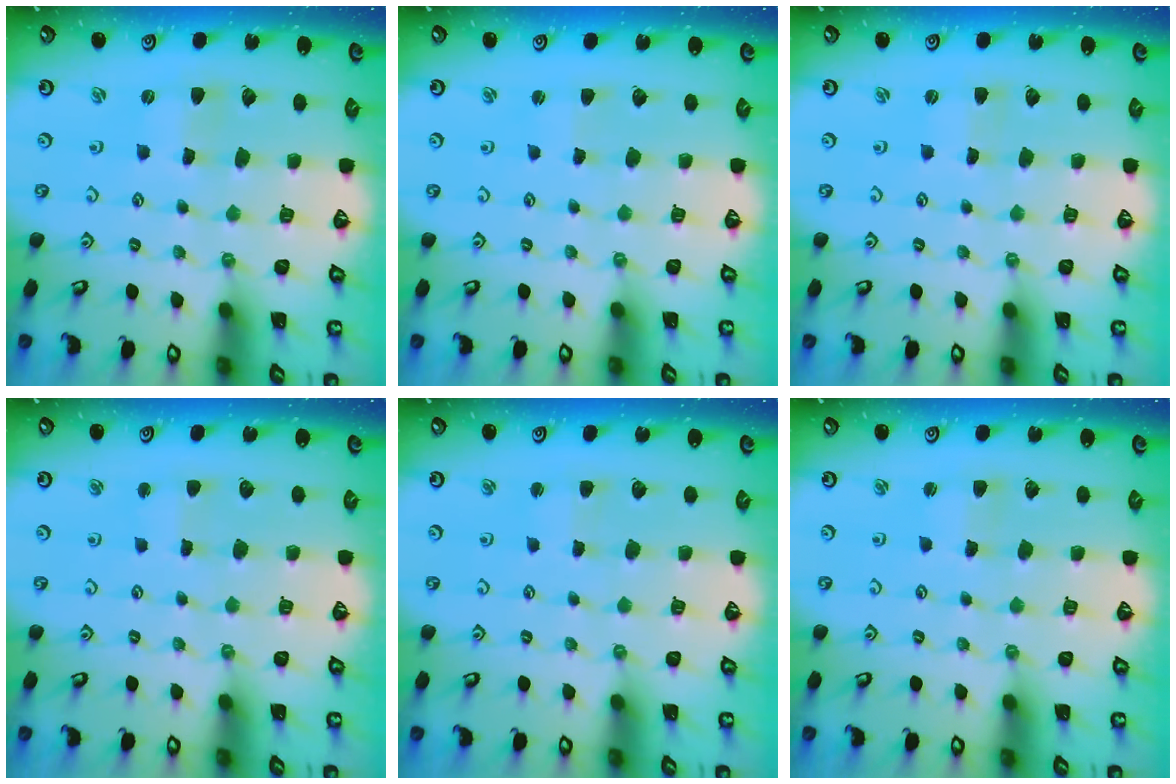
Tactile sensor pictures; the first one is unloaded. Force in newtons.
{"total": 1.1, "press": 1.1, "slide": 0.2}
{"total": 0.0}
{"total": 2.2, "press": 2.2, "slide": 0.2}
{"total": 1.9, "press": 1.9, "slide": 0.3}
{"total": 2.7, "press": 2.7, "slide": 0.3}